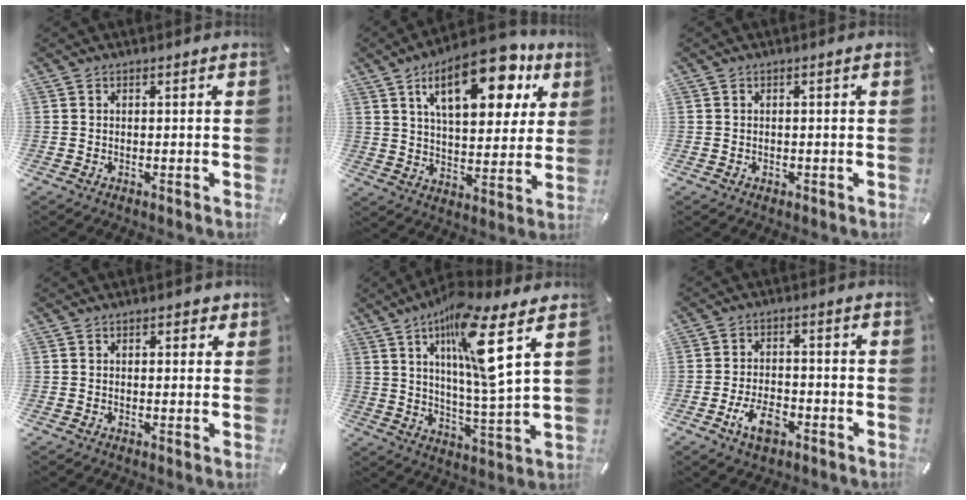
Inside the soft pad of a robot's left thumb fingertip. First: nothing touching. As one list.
[{"total": 20.0, "force": [10.6, 9.0, 14.4], "torque": [-0.218, -0.037, 0.170]}, {"total": 0.6, "force": [-0.2, 0.5, 0.3], "torque": [-0.006, 0.002, -0.004]}, {"total": 1.4, "force": [0.7, 0.9, 0.8], "torque": [-0.008, 0.002, 0.010]}, {"total": 15.4, "force": [7.8, 1.6, 13.2], "torque": [-0.227, -0.035, 0.116]}, {"total": 7.3, "force": [-3.7, 3.8, 5.0], "torque": [-0.108, 0.012, -0.069]}]